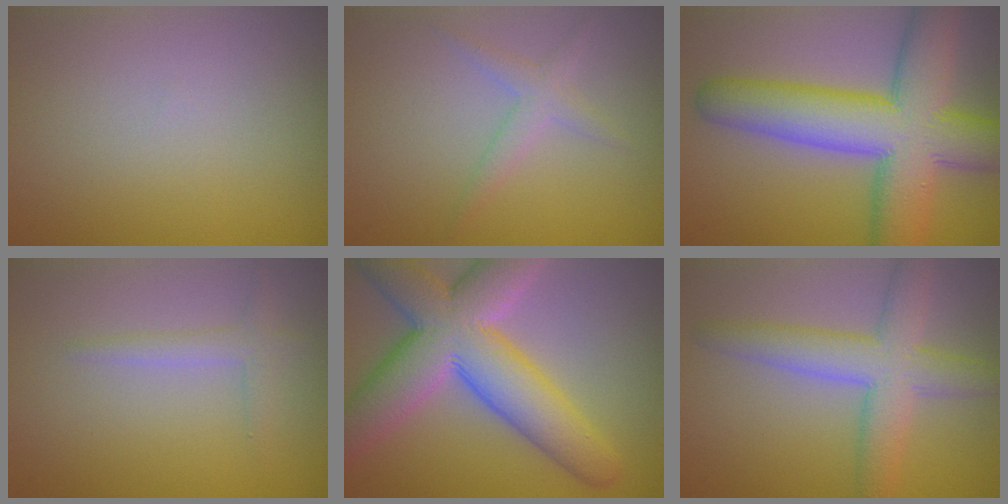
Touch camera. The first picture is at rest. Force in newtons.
{"total": 1.8, "press": 1.8, "slide": 0.1}
{"total": 11.4, "press": 11.4, "slide": 0.6}
{"total": 1.6, "press": 1.6, "slide": 0.1}
{"total": 11.0, "press": 10.9, "slide": 0.6}
{"total": 5.5, "press": 5.5, "slide": 0.3}